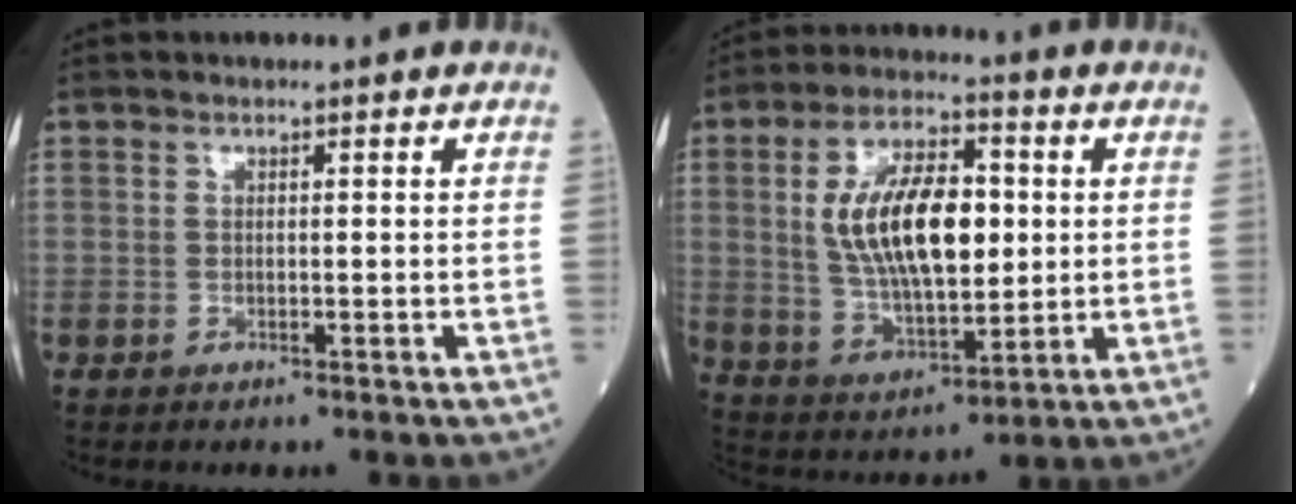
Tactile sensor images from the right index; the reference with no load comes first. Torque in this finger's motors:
{"motor_torque": [0.49, -0.08, 0.60, 0.21]}